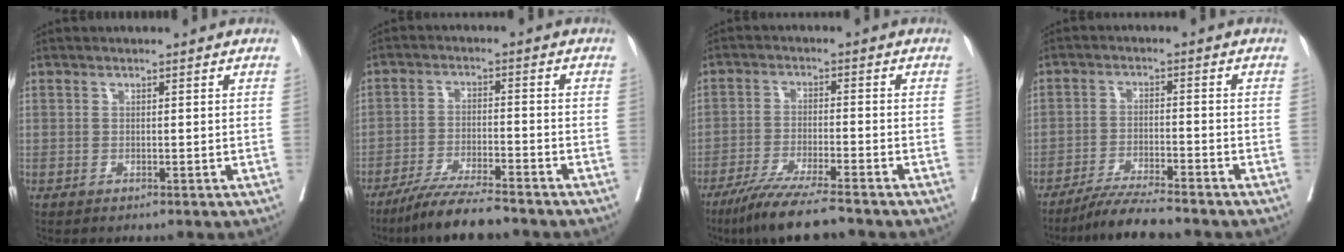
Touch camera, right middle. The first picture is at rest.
{"total": 8.2, "force": [-7.0, 0.1, 4.3], "torque": [-0.071, -0.025, -0.124]}
{"total": 9.0, "force": [-7.3, -0.2, 5.2], "torque": [-0.085, -0.028, -0.127]}
{"total": 6.4, "force": [-5.8, -0.7, 2.6], "torque": [-0.042, -0.022, -0.105]}